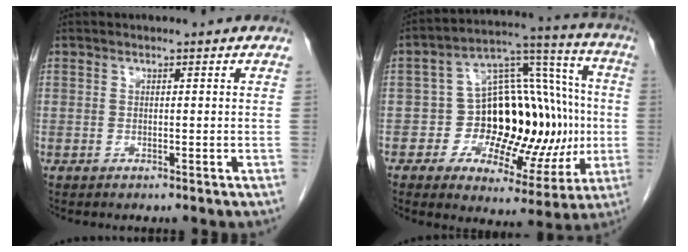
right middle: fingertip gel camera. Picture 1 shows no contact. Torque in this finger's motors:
{"motor_torque": [0.24, -0.37, 0.10, 0.02]}